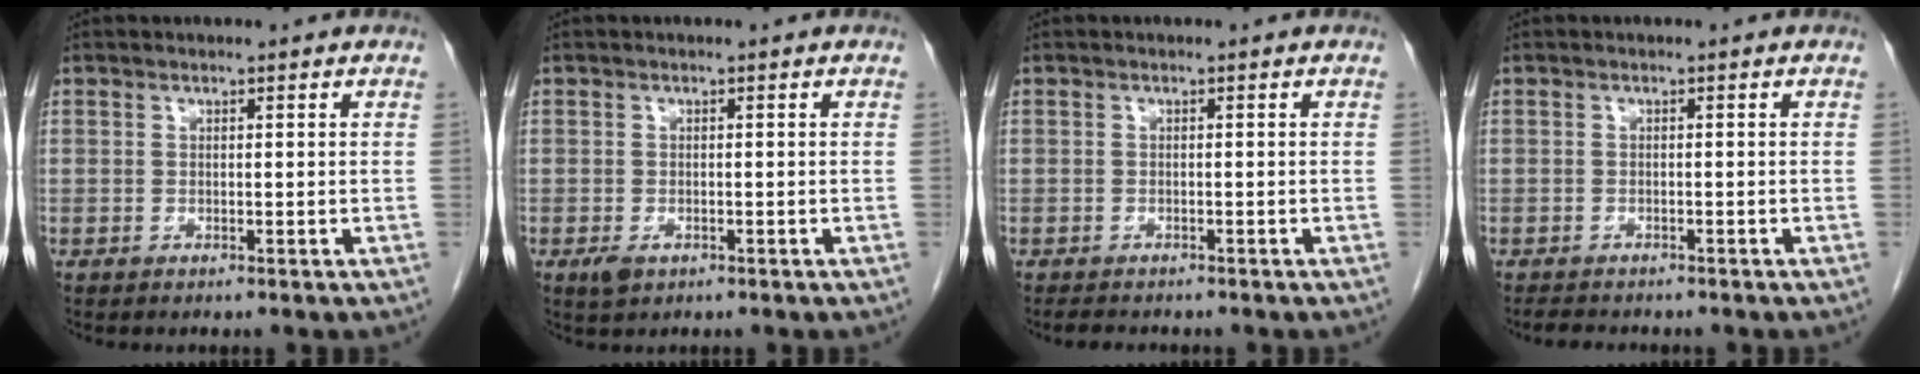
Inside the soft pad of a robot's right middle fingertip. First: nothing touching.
{"total": 1.8, "force": [-0.8, 1.0, 1.2], "torque": [-0.027, -0.002, -0.006]}
{"total": 2.8, "force": [-2.4, 0.9, 1.1], "torque": [-0.023, -0.008, -0.031]}
{"total": 3.3, "force": [-2.9, 1.0, 1.2], "torque": [-0.025, -0.008, -0.040]}